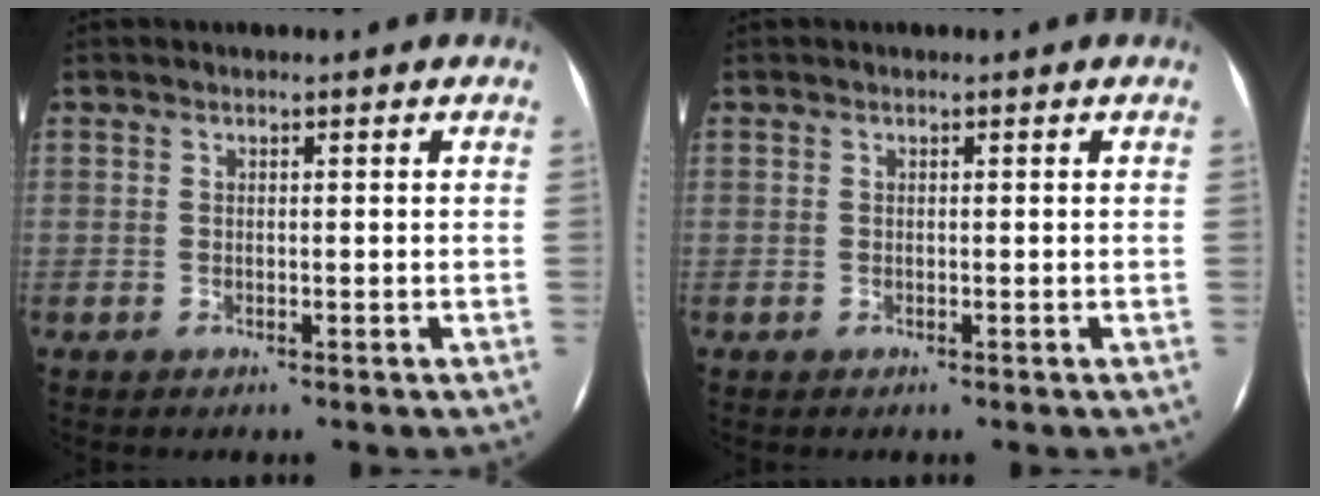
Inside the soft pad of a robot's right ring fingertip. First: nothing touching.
{"total": 0.0}